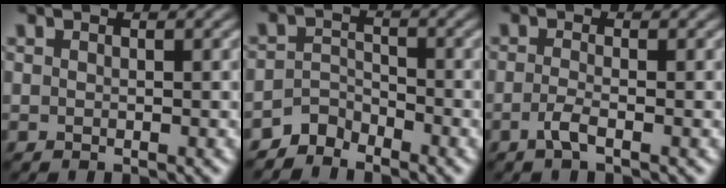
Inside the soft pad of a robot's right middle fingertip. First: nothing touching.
{"total": 2.5, "force": [-2.3, 0.9, 0.2], "torque": [-0.001, 0.010, -0.051]}
{"total": 1.7, "force": [-0.8, 0.5, 1.5], "torque": [-0.031, -0.001, -0.022]}